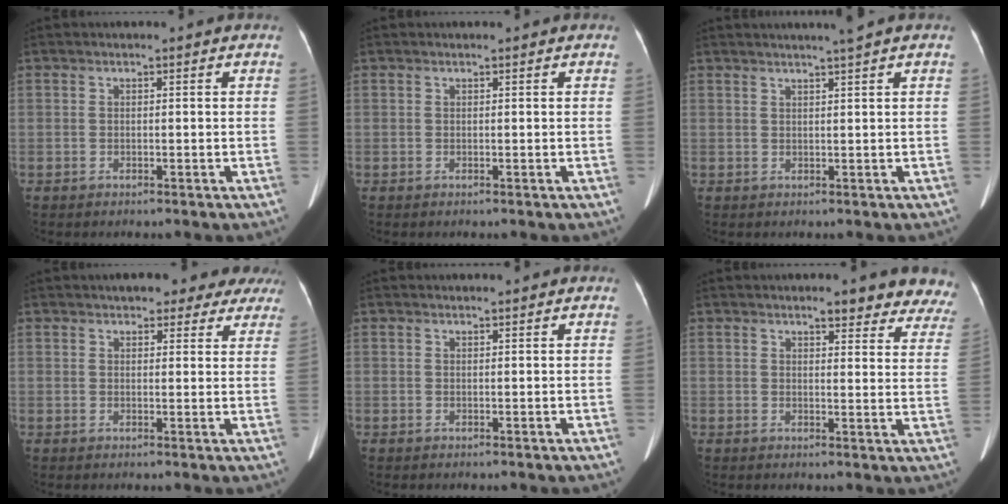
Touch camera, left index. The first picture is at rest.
{"total": 0.0}
{"total": 2.8, "force": [2.2, -0.9, 1.5], "torque": [-0.021, 0.004, 0.034]}
{"total": 11.8, "force": [10.2, 4.2, 4.1], "torque": [-0.014, 0.018, 0.108]}
{"total": 1.3, "force": [1.2, 0.1, 0.3], "torque": [-0.007, 0.013, 0.021]}
{"total": 11.1, "force": [10.1, 2.5, 3.9], "torque": [-0.005, -0.016, 0.088]}